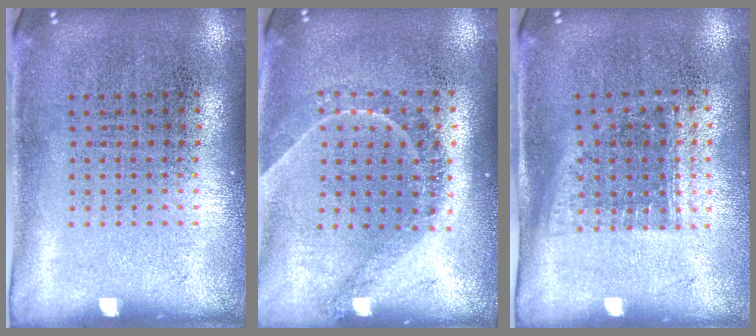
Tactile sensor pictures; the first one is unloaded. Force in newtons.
{"total": 1.3, "press": 1.1, "slide": 0.7}
{"total": 1.1, "press": 0.8, "slide": 0.8}